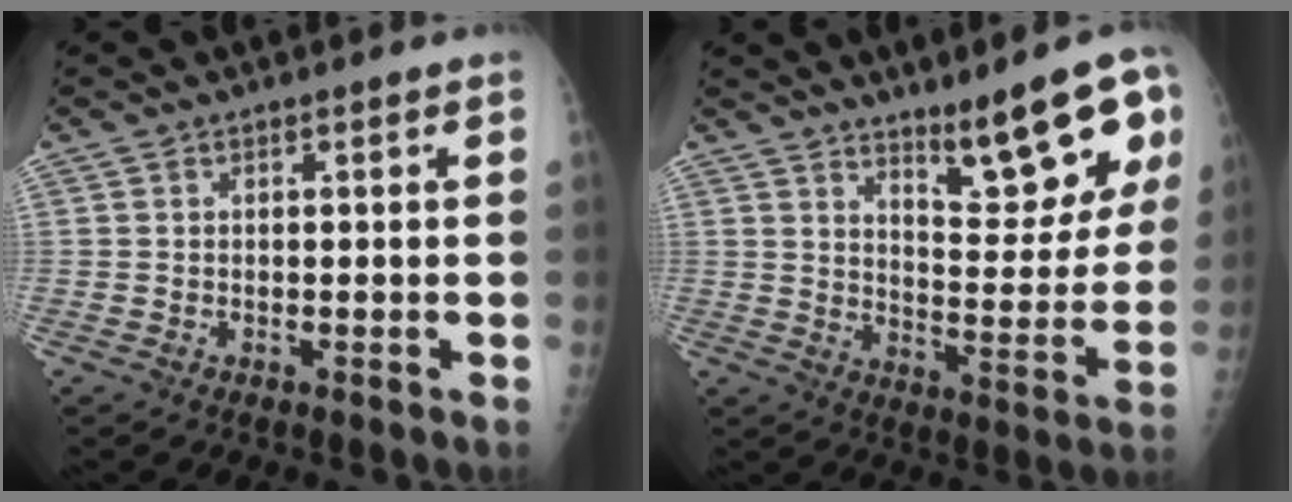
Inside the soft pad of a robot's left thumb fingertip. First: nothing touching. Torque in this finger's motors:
{"motor_torque": [0.22, 0.40, 0.04, -0.28, 0.09]}